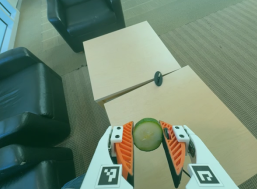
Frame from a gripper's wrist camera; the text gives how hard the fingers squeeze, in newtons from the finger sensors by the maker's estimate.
{"total": 12.7, "left": 13.3, "right": 12.0}